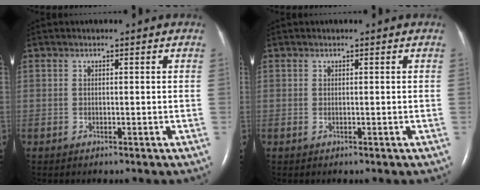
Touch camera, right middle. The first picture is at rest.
{"total": 0.0}